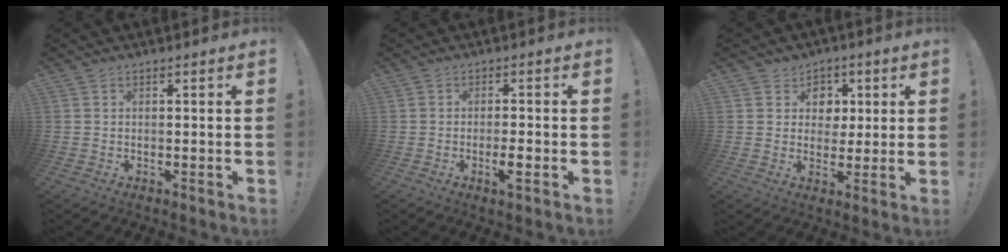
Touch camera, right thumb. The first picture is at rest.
{"total": 3.9, "force": [-1.7, 0.4, 3.5], "torque": [-0.060, 0.002, -0.027]}
{"total": 6.9, "force": [1.5, 6.6, 1.0], "torque": [-0.002, -0.016, 0.030]}